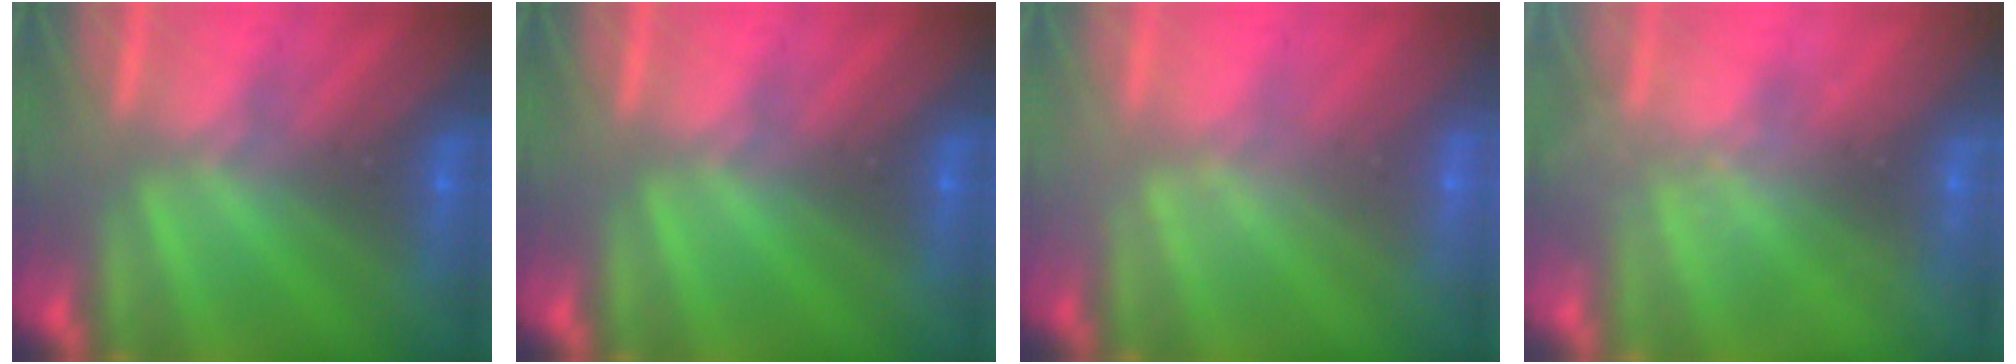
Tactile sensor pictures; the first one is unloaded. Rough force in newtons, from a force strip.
{"total": 0.0}
{"total": 1.9}
{"total": 2.3}